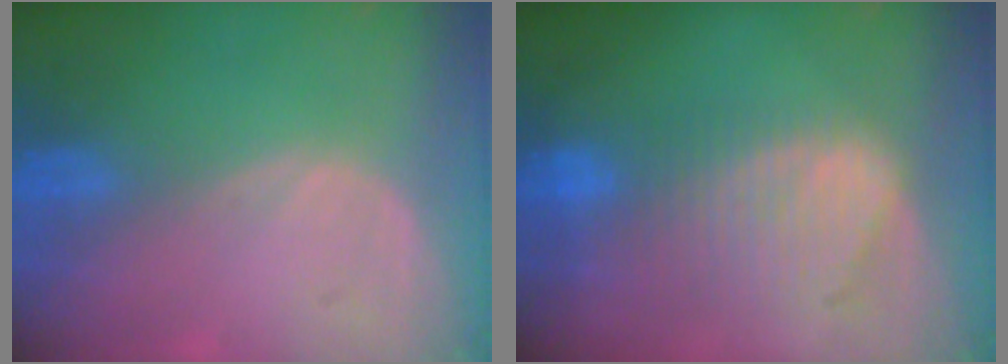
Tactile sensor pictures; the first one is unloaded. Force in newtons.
{"total": 9.1, "press": 8.0, "slide": 4.3}